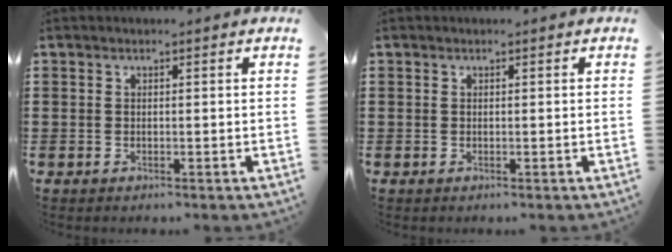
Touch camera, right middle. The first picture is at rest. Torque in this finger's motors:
{"motor_torque": [0.00, 0.00, 0.00, 0.00]}